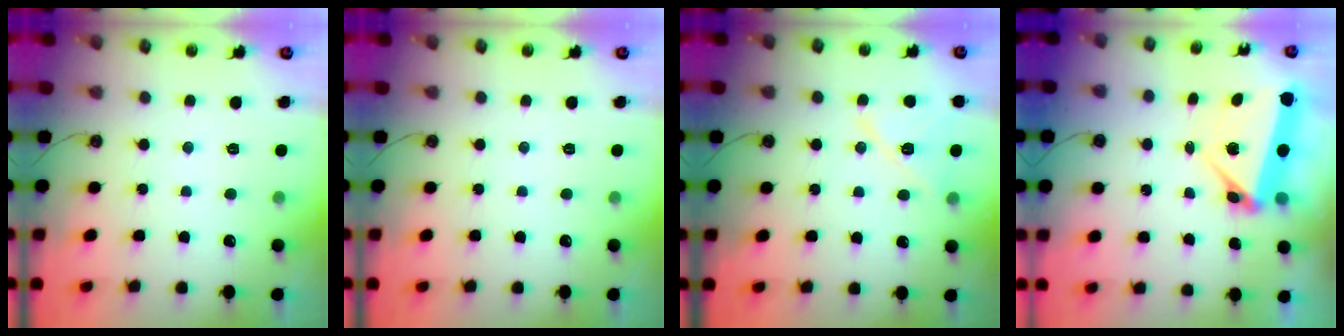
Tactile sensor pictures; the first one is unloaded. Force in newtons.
{"total": 0.0}
{"total": 12.6, "press": 12.6, "slide": 0.8}
{"total": 8.0, "press": 7.9, "slide": 1.0}